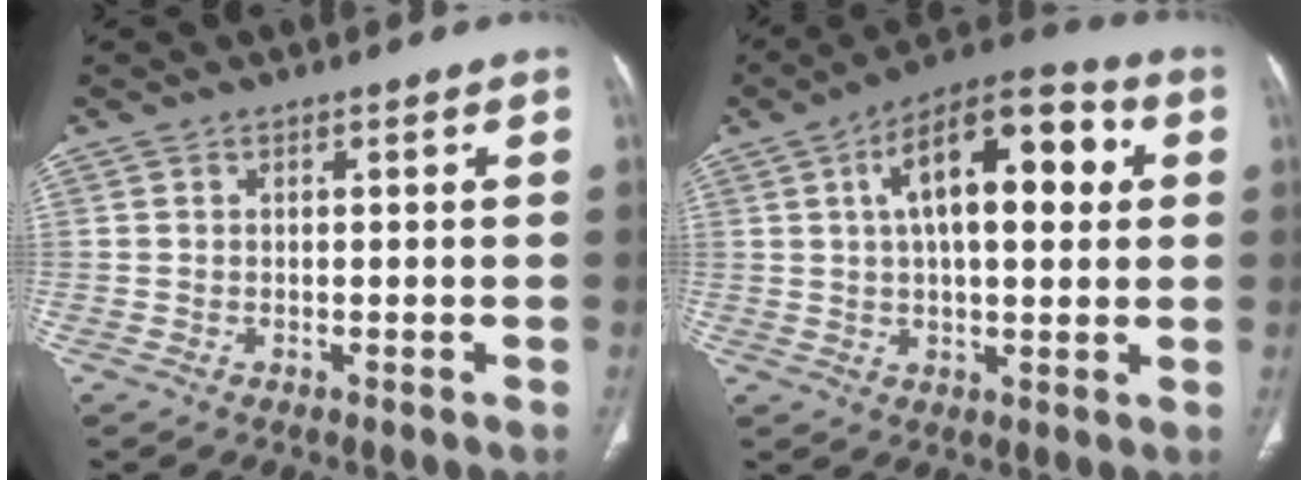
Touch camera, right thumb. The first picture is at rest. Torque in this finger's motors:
{"motor_torque": [0.70, 3.52, 1.85, -0.04, 0.13]}